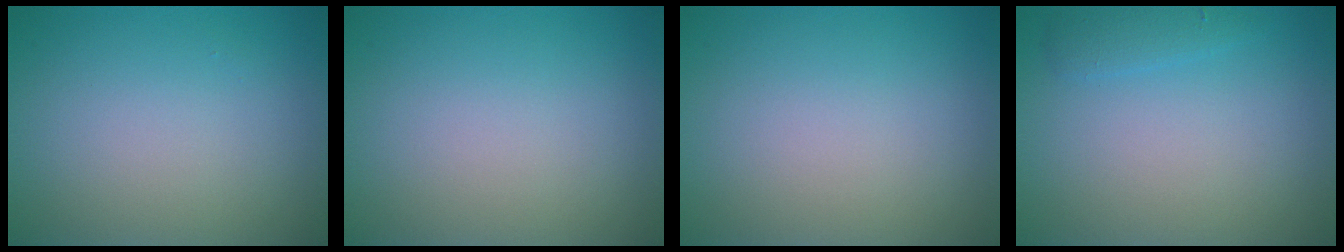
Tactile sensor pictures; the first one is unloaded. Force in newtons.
{"total": 0.0}
{"total": 0.0}
{"total": 1.2, "press": 1.2, "slide": 0.1}